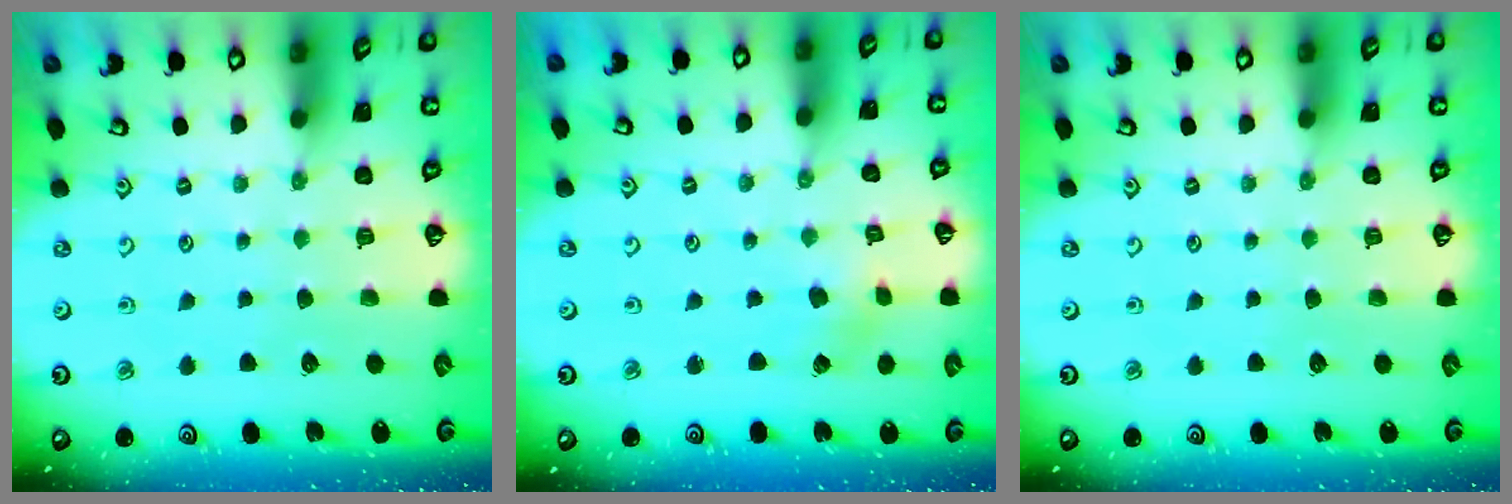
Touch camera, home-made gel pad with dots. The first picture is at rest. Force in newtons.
{"total": 1.8, "press": 1.7, "slide": 0.3}
{"total": 0.0}